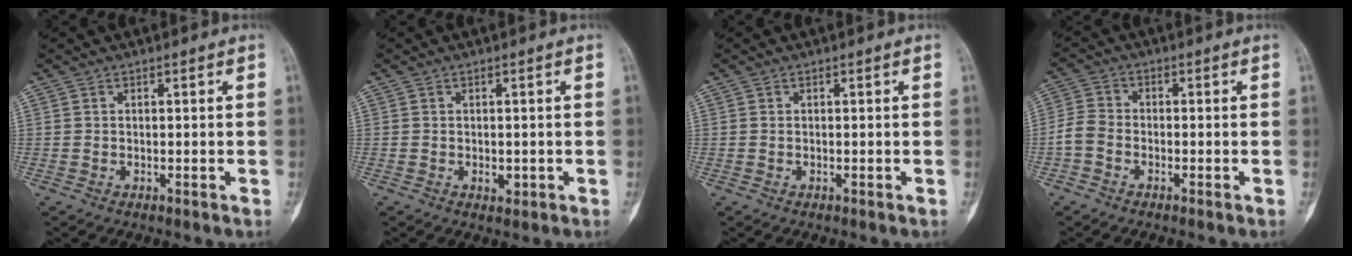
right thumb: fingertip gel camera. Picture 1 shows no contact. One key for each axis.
{"total": 1.4, "fx": -0.3, "fy": 1.0, "fz": 0.9, "tx": -0.008, "ty": 0.000, "tz": -0.001}
{"total": 0.0}
{"total": 4.0, "fx": -1.5, "fy": 2.9, "fz": 2.2, "tx": -0.044, "ty": 0.011, "tz": -0.039}